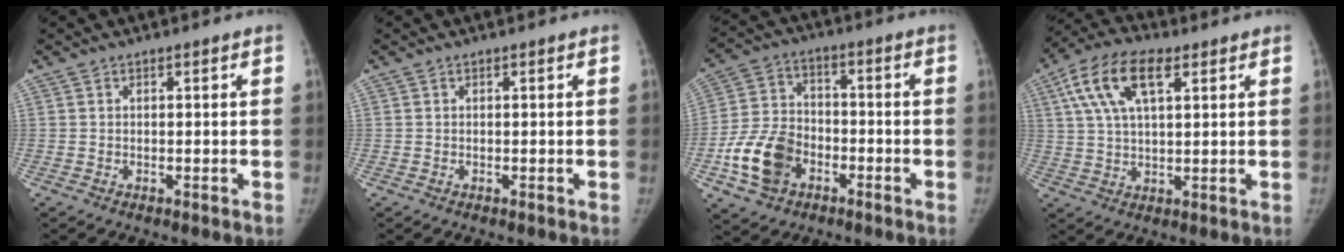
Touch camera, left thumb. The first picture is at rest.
{"total": 0.0}
{"total": 12.5, "force": [-5.1, 9.1, 6.9], "torque": [-0.118, 0.026, -0.095]}
{"total": 12.5, "force": [5.2, 5.8, 9.7], "torque": [-0.185, 0.015, 0.090]}